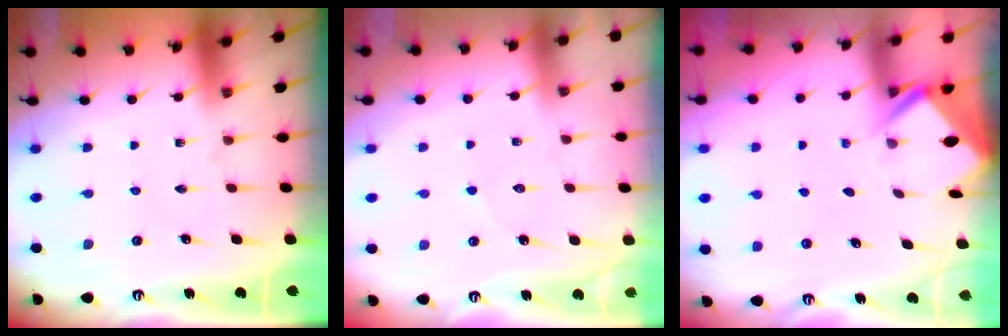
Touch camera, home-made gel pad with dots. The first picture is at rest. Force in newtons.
{"total": 3.6, "press": 3.6, "slide": 0.3}
{"total": 2.4, "press": 2.4, "slide": 0.1}